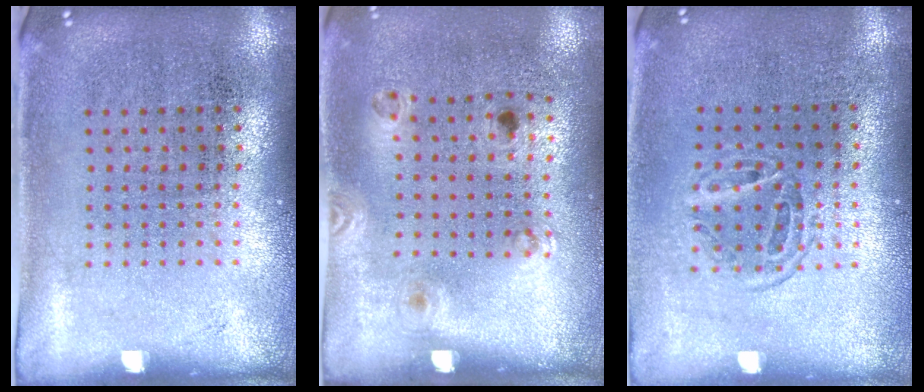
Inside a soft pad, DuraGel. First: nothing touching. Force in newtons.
{"total": 1.3, "press": 0.8, "slide": 1.0}
{"total": 1.3, "press": 1.1, "slide": 0.7}